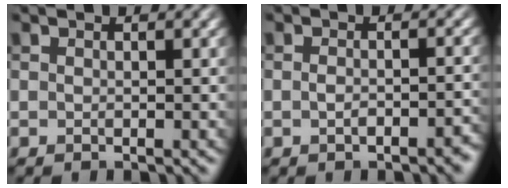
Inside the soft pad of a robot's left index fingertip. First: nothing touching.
{"total": 2.3, "force": [-1.0, 0.9, 1.8], "torque": [-0.032, 0.001, -0.012]}